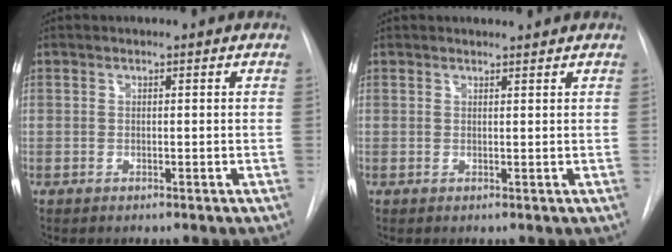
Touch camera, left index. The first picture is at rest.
{"total": 1.6, "force": [1.6, -0.1, 0.0], "torque": [-0.005, 0.002, 0.024]}